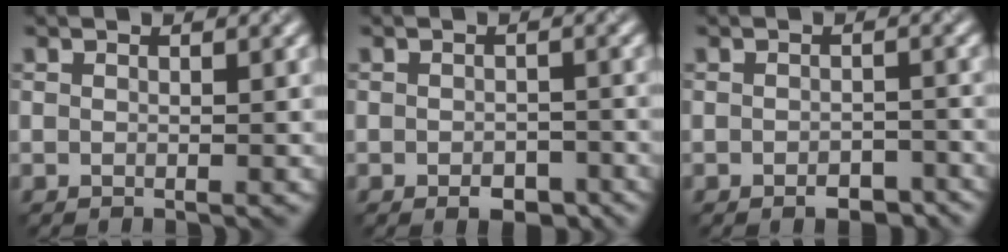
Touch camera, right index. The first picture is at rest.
{"total": 2.6, "force": [-1.4, 1.4, 1.6], "torque": [-0.023, -0.005, -0.020]}
{"total": 2.5, "force": [-1.6, 1.2, 1.4], "torque": [-0.020, -0.001, -0.021]}